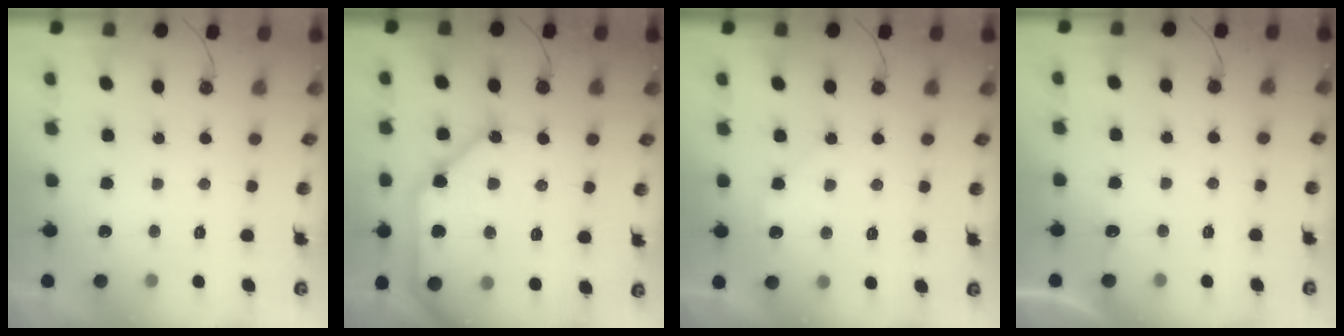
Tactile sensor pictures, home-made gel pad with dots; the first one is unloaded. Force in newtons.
{"total": 15.0, "press": 14.9, "slide": 2.0}
{"total": 6.7, "press": 6.6, "slide": 0.8}
{"total": 2.7, "press": 2.7, "slide": 0.3}